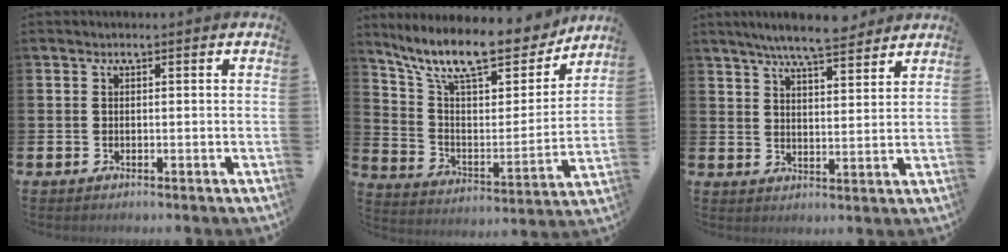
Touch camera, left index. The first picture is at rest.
{"total": 13.0, "force": [10.9, 3.7, 6.0], "torque": [-0.140, -0.070, 0.187]}
{"total": 6.8, "force": [6.4, 0.6, 2.3], "torque": [-0.049, -0.028, 0.112]}